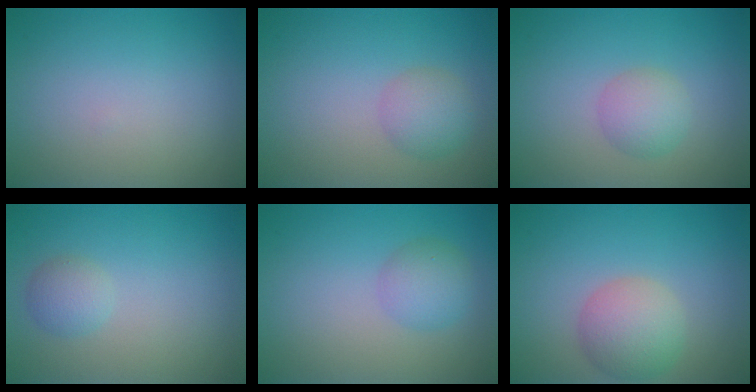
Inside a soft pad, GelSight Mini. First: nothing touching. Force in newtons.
{"total": 2.5, "press": 2.5, "slide": 0.1}
{"total": 2.5, "press": 2.5, "slide": 0.1}
{"total": 1.7, "press": 1.7, "slide": 0.0}
{"total": 2.5, "press": 2.5, "slide": 0.1}
{"total": 4.1, "press": 4.1, "slide": 0.3}